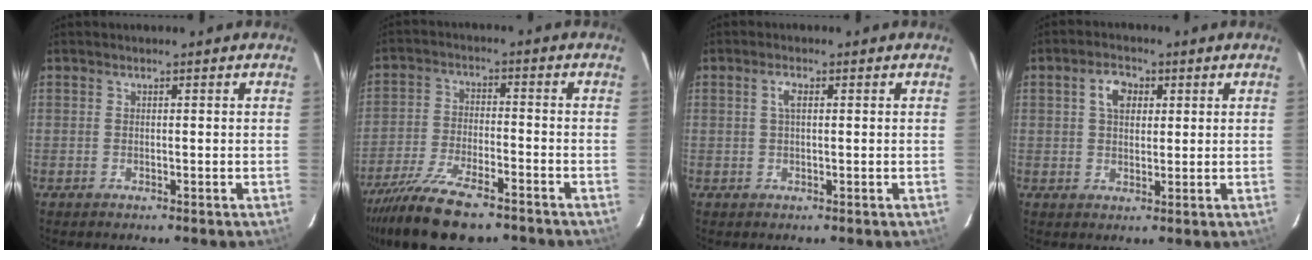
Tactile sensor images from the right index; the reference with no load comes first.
{"total": 14.9, "force": [-11.6, 4.6, 8.2], "torque": [-0.180, -0.034, -0.203]}
{"total": 1.9, "force": [0.5, 0.7, 1.6], "torque": [-0.034, 0.005, 0.009]}
{"total": 4.6, "force": [1.5, 3.2, 3.0], "torque": [-0.049, 0.015, 0.028]}